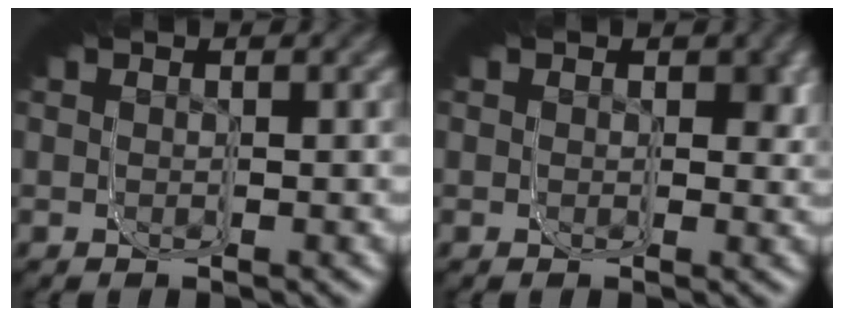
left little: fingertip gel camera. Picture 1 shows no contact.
{"total": 1.5, "force": [0.1, 1.2, 0.9], "torque": [-0.013, -0.009, 0.005]}